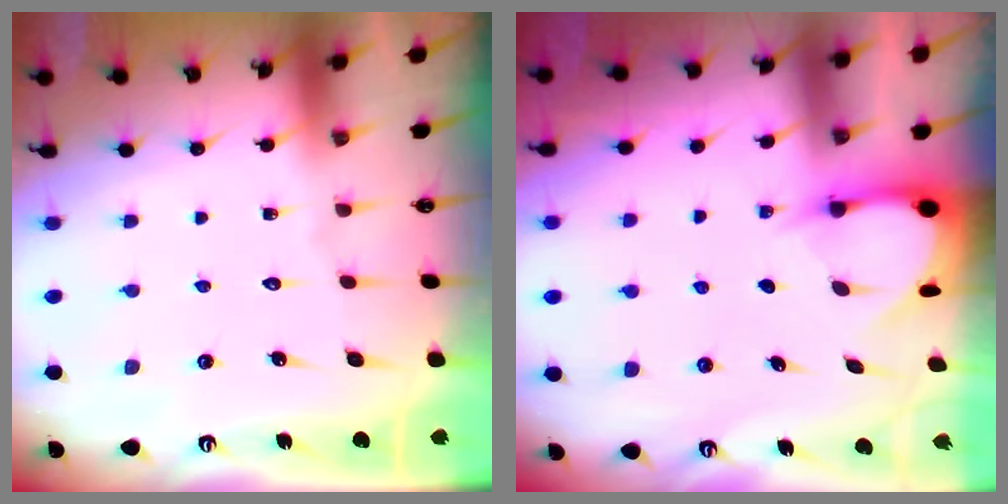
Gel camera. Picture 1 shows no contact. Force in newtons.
{"total": 3.3, "press": 3.3, "slide": 0.4}